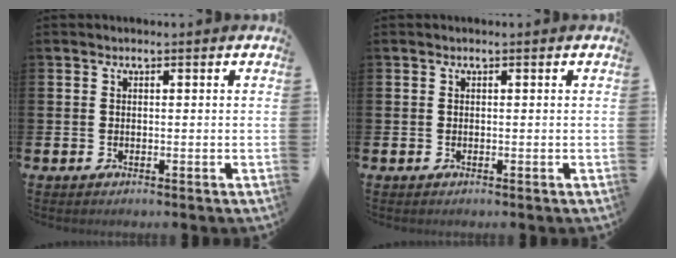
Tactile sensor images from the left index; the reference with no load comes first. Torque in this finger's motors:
{"motor_torque": [-0.02, 0.01, 0.00, -0.01]}